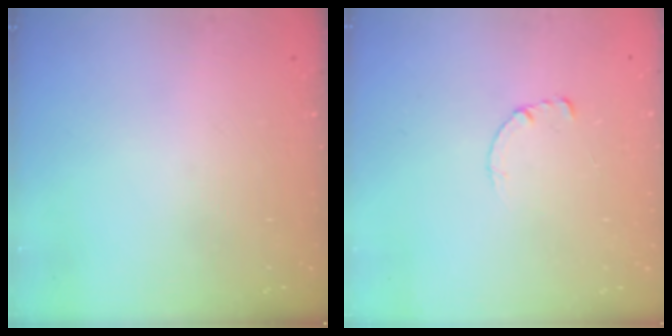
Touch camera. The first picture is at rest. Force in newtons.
{"total": 0.7, "press": 0.6, "slide": 0.1}